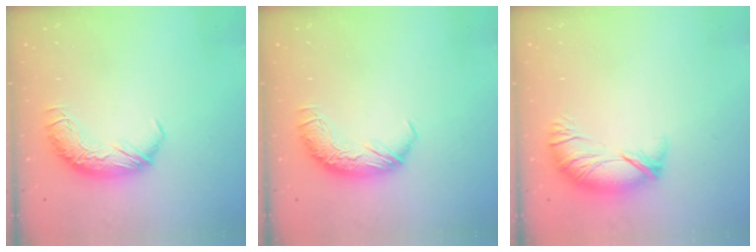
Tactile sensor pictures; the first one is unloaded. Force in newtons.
{"total": 0.0}
{"total": 3.9, "press": 3.3, "slide": 2.0}